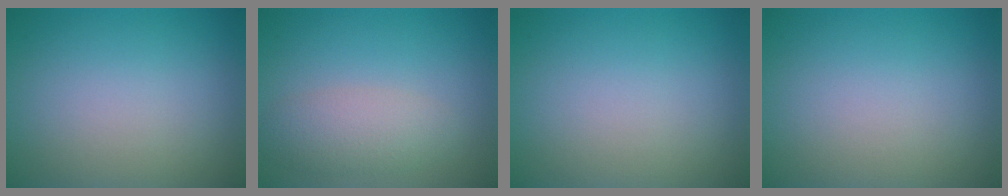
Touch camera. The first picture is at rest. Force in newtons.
{"total": 3.1, "press": 3.1, "slide": 0.1}
{"total": 0.0}
{"total": 0.0}